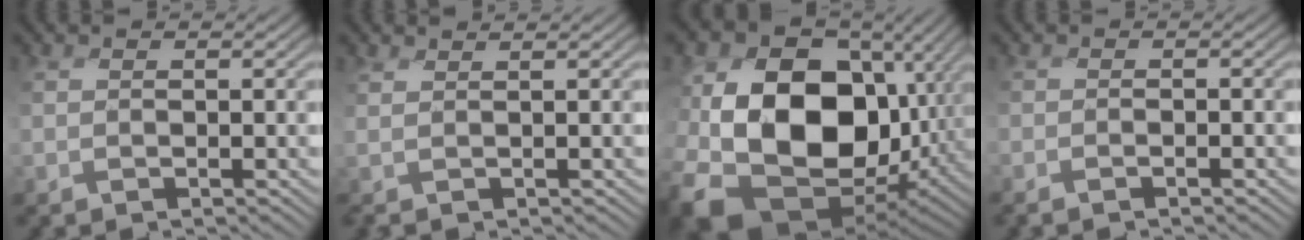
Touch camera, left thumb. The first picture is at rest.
{"total": 1.2, "force": [1.0, -0.4, 0.4], "torque": [-0.006, 0.006, 0.011]}
{"total": 18.7, "force": [-2.7, 13.5, 12.6], "torque": [-0.276, -0.019, -0.035]}
{"total": 0.9, "force": [-0.9, 0.0, 0.1], "torque": [0.002, 0.002, -0.019]}